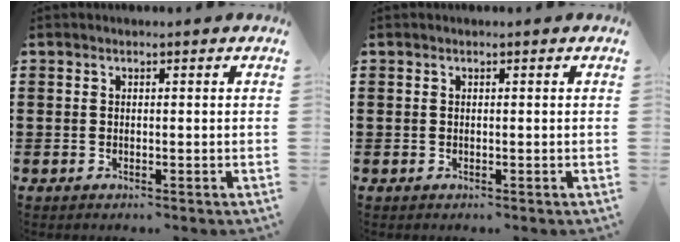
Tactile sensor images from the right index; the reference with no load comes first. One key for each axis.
{"total": 0.0}